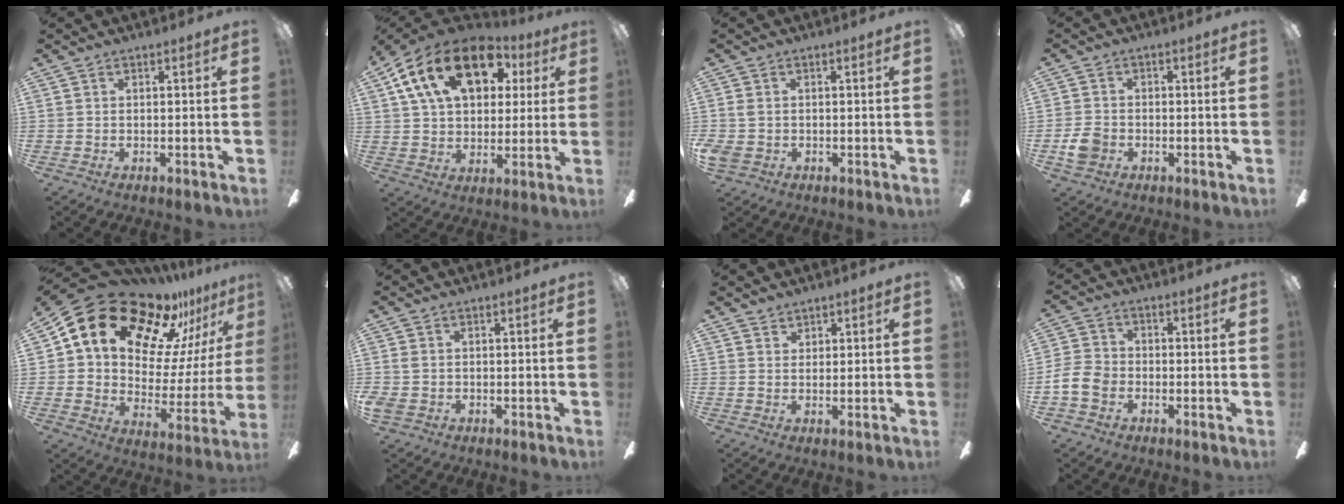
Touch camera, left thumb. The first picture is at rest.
{"total": 20.1, "force": [9.0, 12.5, 13.0], "torque": [-0.231, -0.011, 0.158]}
{"total": 2.3, "force": [-0.6, 1.7, 1.4], "torque": [-0.033, 0.004, -0.014]}
{"total": 4.8, "force": [-1.7, 3.8, 2.4], "torque": [-0.043, 0.006, -0.033]}
{"total": 21.3, "force": [15.3, 11.3, 9.5], "torque": [-0.168, -0.099, 0.274]}
{"total": 1.7, "force": [-0.5, 1.2, 1.1], "torque": [-0.029, 0.002, -0.013]}
{"total": 1.6, "force": [1.5, 0.6, -0.1], "torque": [0.008, -0.006, 0.027]}
{"total": 6.1, "force": [-2.3, 4.7, 3.1], "torque": [-0.070, 0.016, -0.042]}